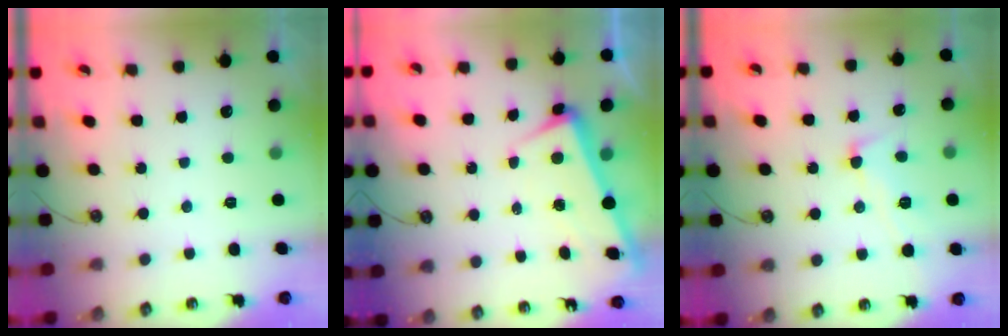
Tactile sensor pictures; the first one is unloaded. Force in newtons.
{"total": 3.0, "press": 2.9, "slide": 0.8}
{"total": 2.9, "press": 2.9, "slide": 0.4}